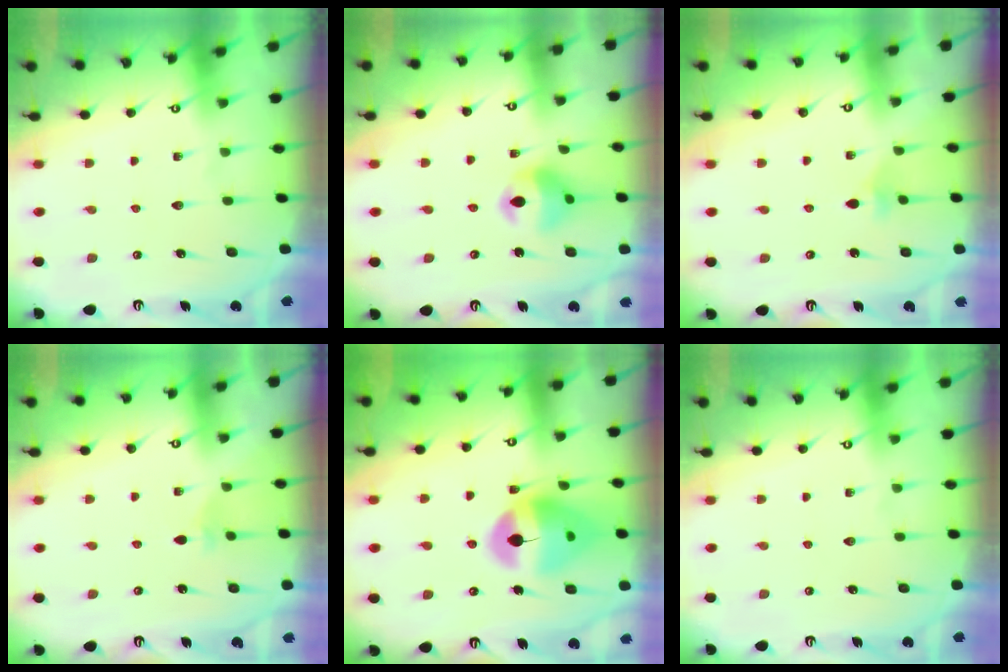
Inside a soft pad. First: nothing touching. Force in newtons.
{"total": 11.4, "press": 11.3, "slide": 1.8}
{"total": 2.8, "press": 2.7, "slide": 0.7}
{"total": 1.5, "press": 1.5, "slide": 0.4}
{"total": 15.3, "press": 15.2, "slide": 2.0}
{"total": 0.0}